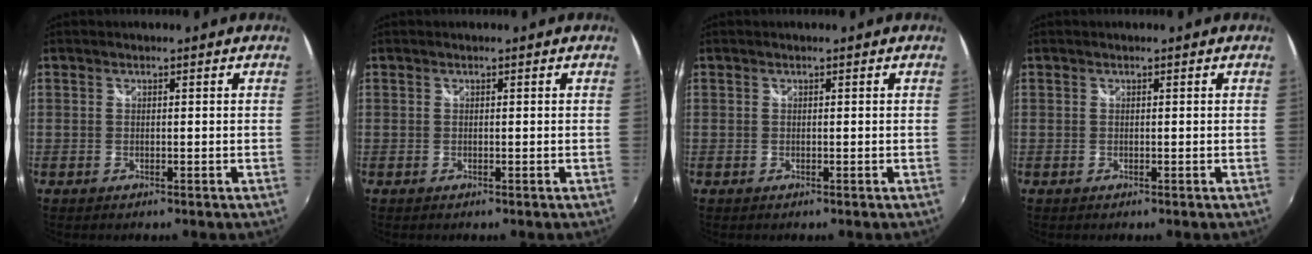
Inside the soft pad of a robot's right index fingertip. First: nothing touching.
{"total": 0.0}
{"total": 0.0}
{"total": 0.0}